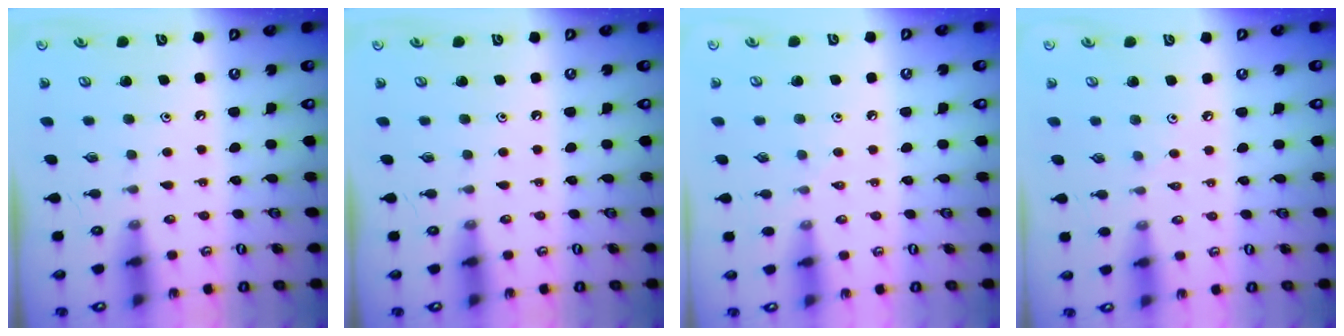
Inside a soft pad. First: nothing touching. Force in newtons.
{"total": 0.0}
{"total": 3.6, "press": 3.5, "slide": 0.6}
{"total": 2.4, "press": 2.3, "slide": 0.5}